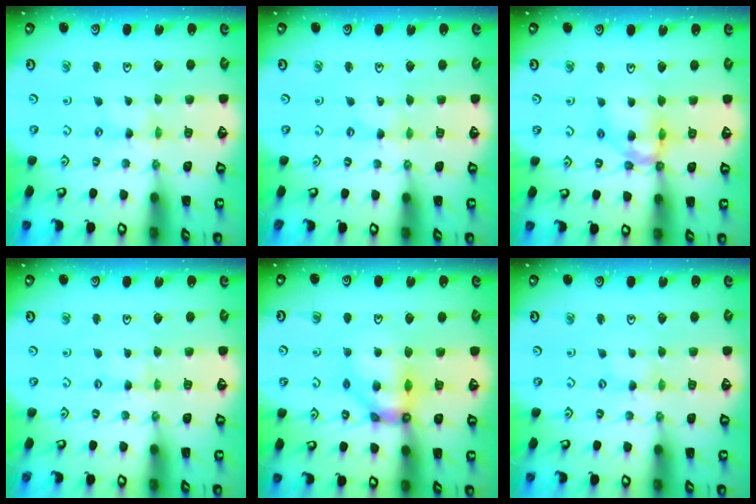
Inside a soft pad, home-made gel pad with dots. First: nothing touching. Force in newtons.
{"total": 0.0}
{"total": 11.7, "press": 11.6, "slide": 1.3}
{"total": 1.4, "press": 1.4, "slide": 0.3}
{"total": 9.9, "press": 9.8, "slide": 1.0}
{"total": 0.9, "press": 0.8, "slide": 0.2}